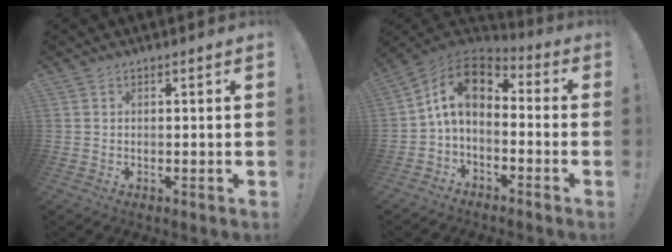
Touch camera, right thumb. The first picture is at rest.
{"total": 11.4, "force": [1.6, 7.1, 8.7], "torque": [-0.156, 0.003, 0.029]}